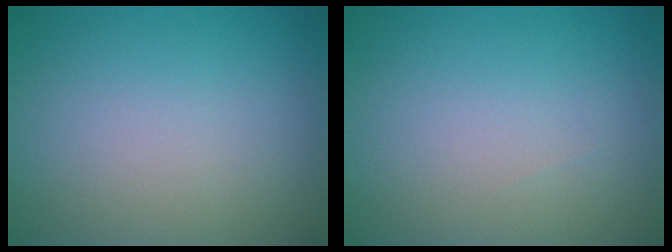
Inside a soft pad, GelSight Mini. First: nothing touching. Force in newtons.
{"total": 0.0}